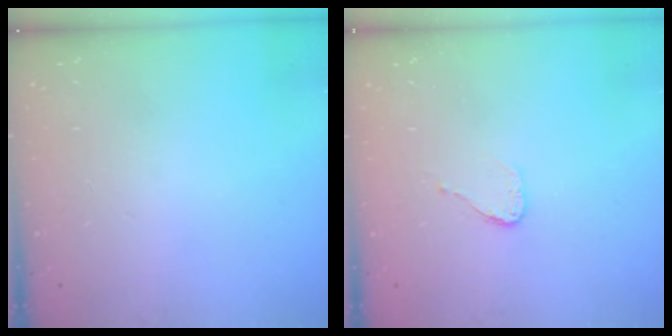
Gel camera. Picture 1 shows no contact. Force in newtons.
{"total": 4.2, "press": 4.2, "slide": 0.4}